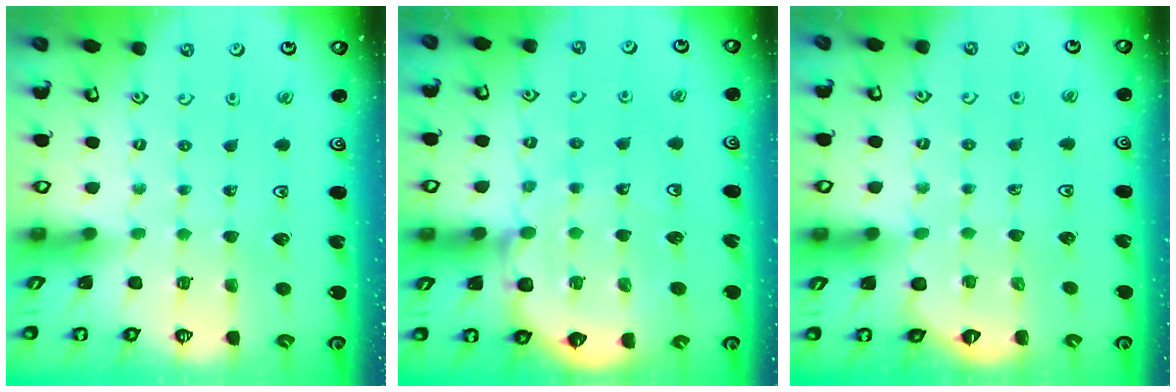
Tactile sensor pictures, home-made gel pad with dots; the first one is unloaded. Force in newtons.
{"total": 9.6, "press": 9.1, "slide": 2.9}
{"total": 3.9, "press": 3.9, "slide": 0.6}